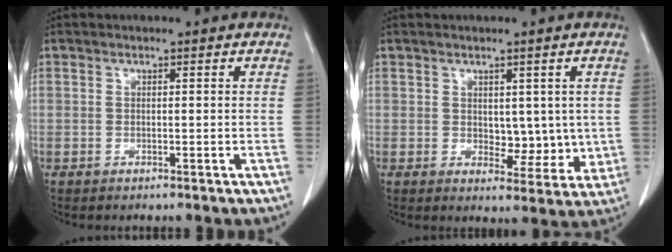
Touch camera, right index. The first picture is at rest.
{"total": 5.6, "force": [0.6, 3.5, 4.3], "torque": [-0.042, -0.006, 0.020]}